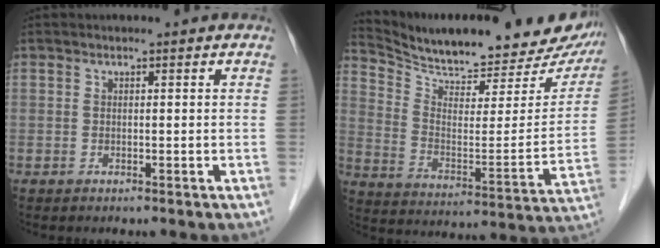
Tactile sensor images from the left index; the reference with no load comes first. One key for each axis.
{"total": 24.7, "fx": 22.4, "fy": 4.8, "fz": 9.3, "tx": -0.150, "ty": -0.059, "tz": 0.307}